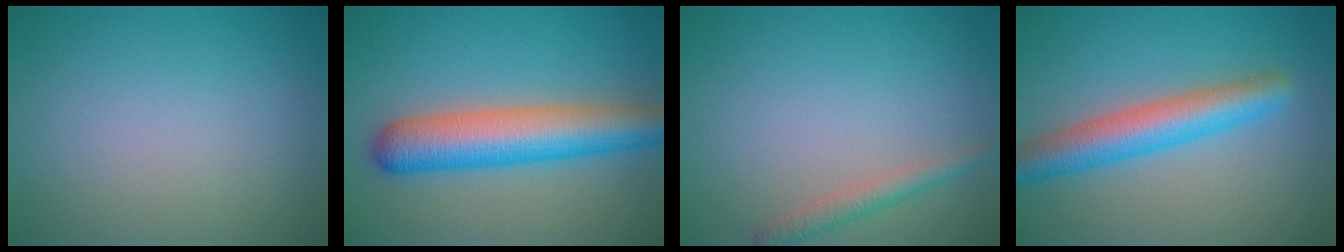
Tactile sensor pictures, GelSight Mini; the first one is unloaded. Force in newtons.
{"total": 7.6, "press": 7.6, "slide": 0.2}
{"total": 1.8, "press": 1.8, "slide": 0.1}
{"total": 5.4, "press": 5.4, "slide": 0.1}